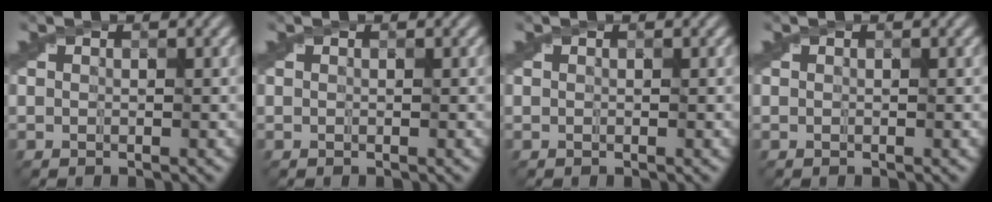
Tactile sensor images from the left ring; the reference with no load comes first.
{"total": 0.0}
{"total": 0.0}
{"total": 0.0}